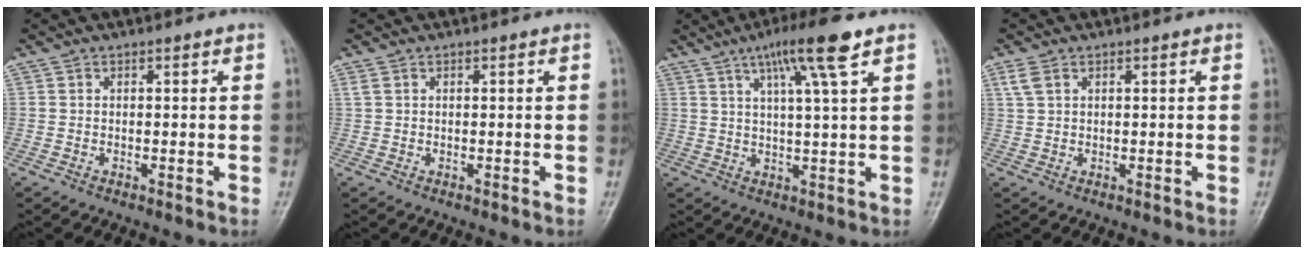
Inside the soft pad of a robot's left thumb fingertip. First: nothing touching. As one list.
[{"total": 0.7, "force": [0.4, 0.4, 0.5], "torque": [-0.010, 0.008, 0.010]}, {"total": 9.2, "force": [5.0, 0.0, 7.8], "torque": [-0.137, -0.009, 0.085]}, {"total": 2.2, "force": [1.1, 1.3, 1.4], "torque": [-0.035, 0.008, 0.031]}]